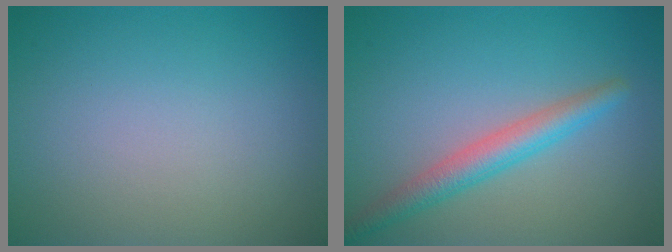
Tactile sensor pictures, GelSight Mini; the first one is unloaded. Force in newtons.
{"total": 3.3, "press": 3.3, "slide": 0.1}